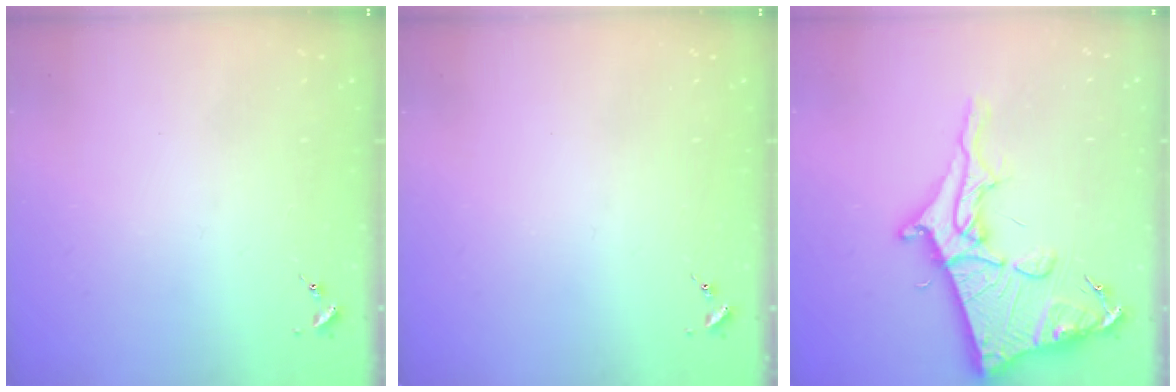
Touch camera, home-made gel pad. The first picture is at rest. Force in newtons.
{"total": 0.0}
{"total": 19.2, "press": 19.1, "slide": 1.8}